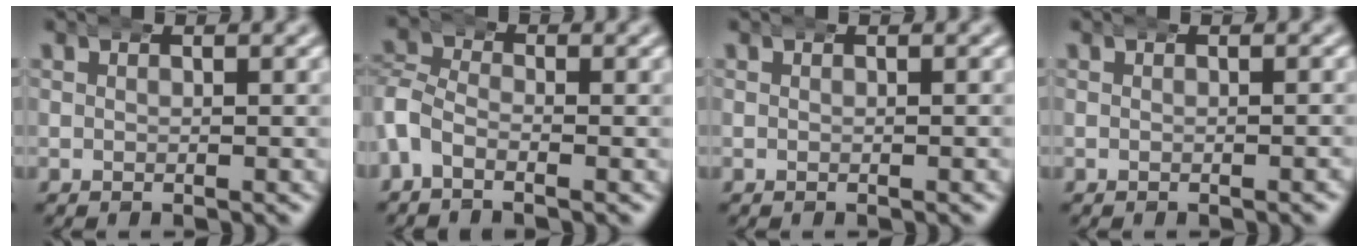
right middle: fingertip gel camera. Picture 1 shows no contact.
{"total": 4.8, "force": [-1.5, 4.2, 1.8], "torque": [-0.055, -0.013, -0.036]}
{"total": 0.0}
{"total": 0.0}